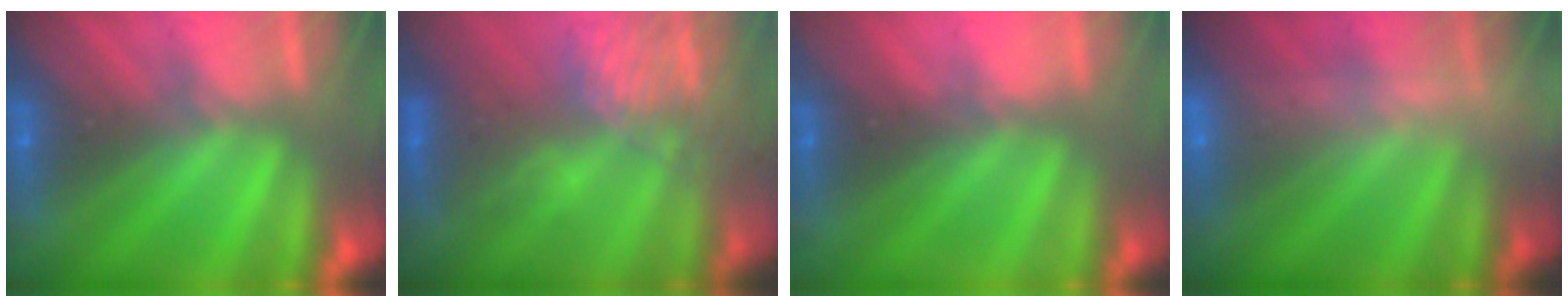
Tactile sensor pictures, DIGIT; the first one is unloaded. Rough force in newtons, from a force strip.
{"total": 3.4}
{"total": 2.3}
{"total": 2.5}